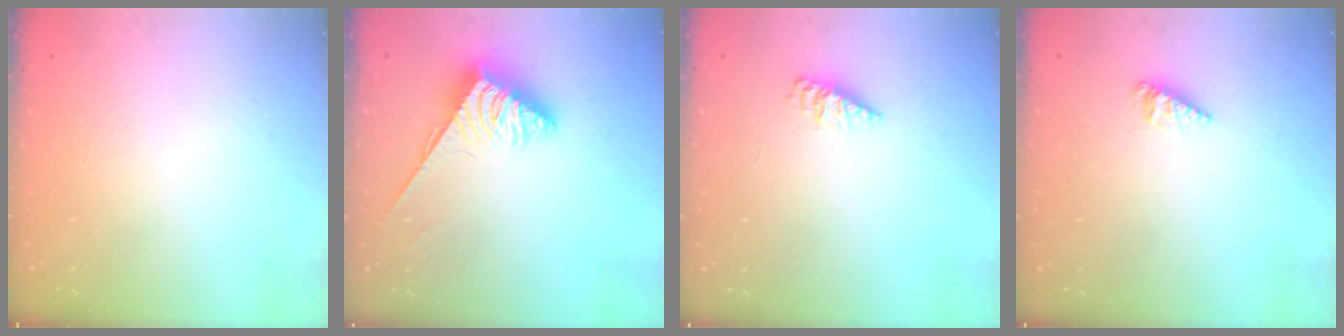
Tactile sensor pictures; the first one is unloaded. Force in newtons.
{"total": 3.7, "press": 3.7, "slide": 0.5}
{"total": 3.0, "press": 3.0, "slide": 0.2}
{"total": 2.0, "press": 2.0, "slide": 0.3}